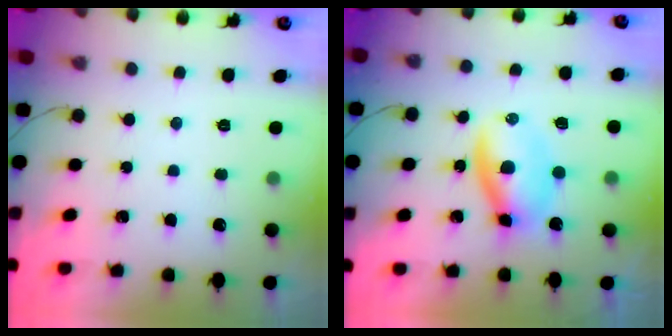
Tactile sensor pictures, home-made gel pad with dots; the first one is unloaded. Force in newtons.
{"total": 5.1, "press": 5.0, "slide": 1.2}